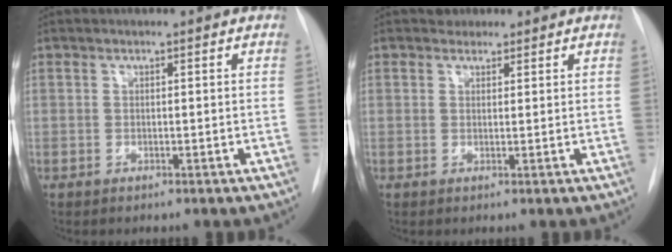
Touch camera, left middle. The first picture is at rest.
{"total": 1.6, "force": [1.2, 1.1, 0.1], "torque": [0.004, 0.004, 0.013]}